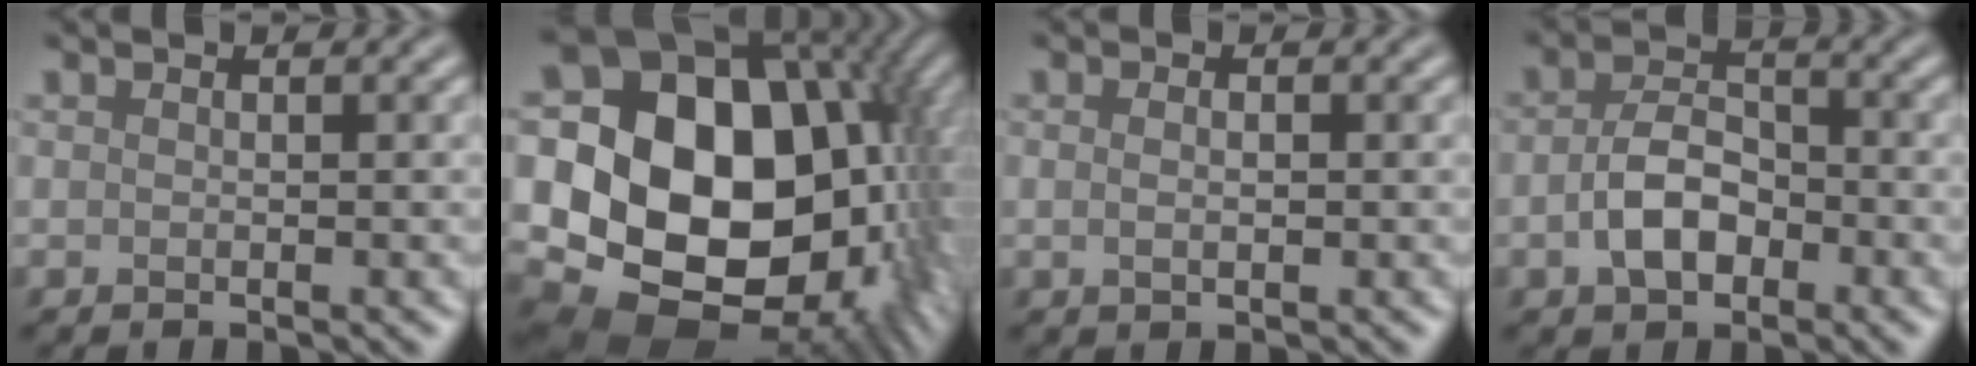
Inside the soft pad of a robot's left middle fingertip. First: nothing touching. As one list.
[{"total": 20.3, "force": [0.7, 15.0, 13.7], "torque": [-0.236, -0.018, 0.041]}, {"total": 1.3, "force": [0.2, 0.7, 1.1], "torque": [-0.019, -0.004, 0.000]}, {"total": 4.3, "force": [-1.3, 2.7, 3.0], "torque": [-0.061, 0.003, -0.027]}]